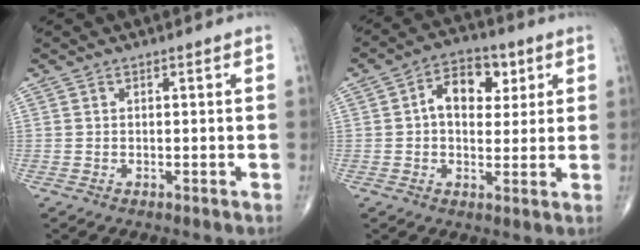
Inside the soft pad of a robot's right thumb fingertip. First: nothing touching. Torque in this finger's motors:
{"motor_torque": [0.51, 0.59, 0.82, 0.22, 0.04]}